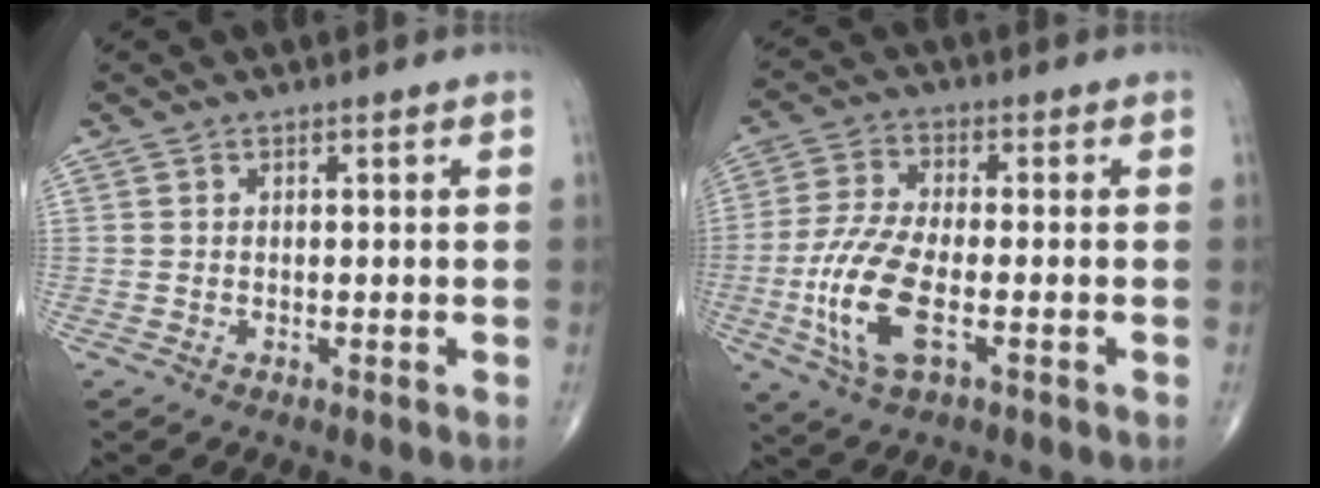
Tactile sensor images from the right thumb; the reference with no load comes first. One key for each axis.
{"total": 12.2, "fx": -3.3, "fy": 4.8, "fz": 10.7, "tx": -0.241, "ty": 0.006, "tz": -0.062}